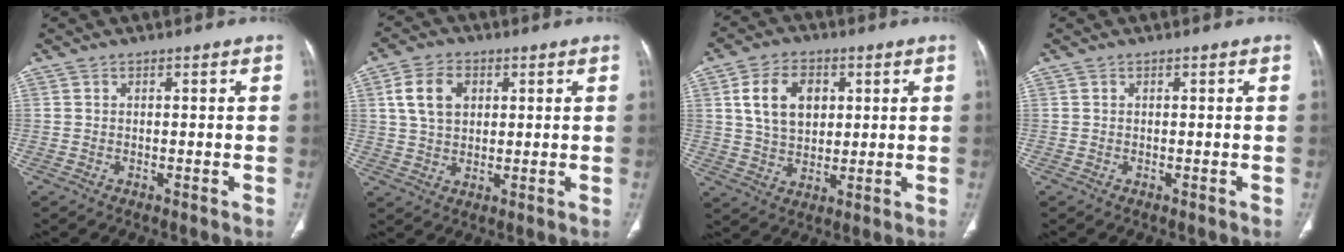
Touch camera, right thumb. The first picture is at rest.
{"total": 8.1, "force": [2.5, 5.6, 5.2], "torque": [-0.081, -0.002, 0.046]}
{"total": 10.8, "force": [3.1, 7.4, 7.2], "torque": [-0.101, -0.007, 0.059]}
{"total": 0.0}